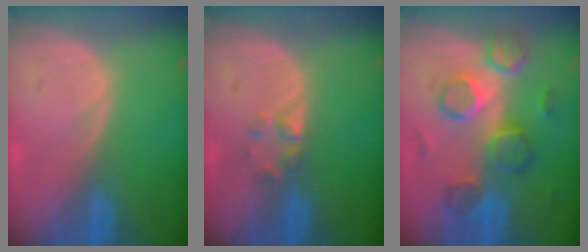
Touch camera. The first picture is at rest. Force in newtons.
{"total": 2.0, "press": 2.0, "slide": 0.2}
{"total": 8.7, "press": 8.4, "slide": 2.2}